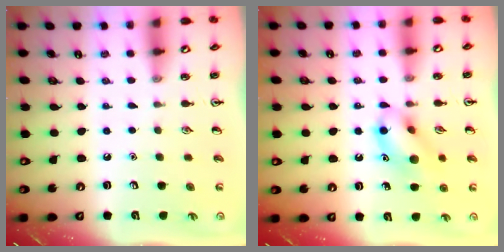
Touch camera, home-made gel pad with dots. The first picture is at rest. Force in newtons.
{"total": 12.8, "press": 12.7, "slide": 1.1}